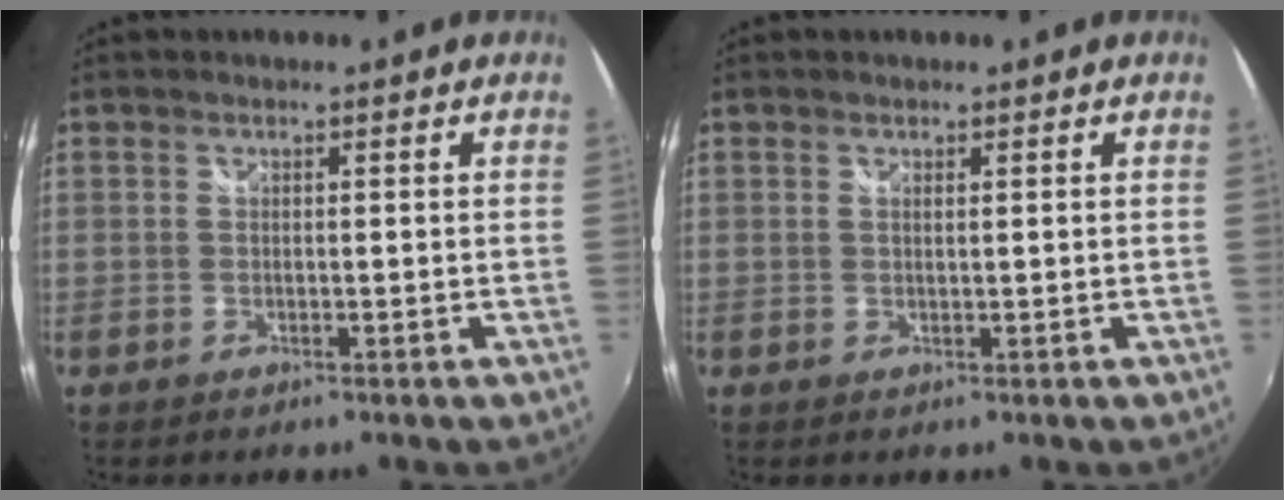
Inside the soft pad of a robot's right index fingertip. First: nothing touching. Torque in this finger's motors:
{"motor_torque": [-0.19, 0.04, 0.04, 0.00]}